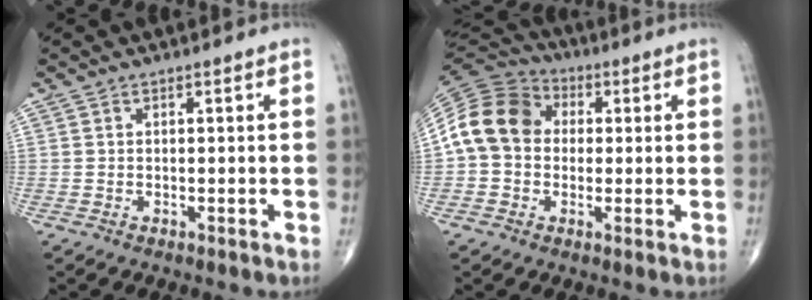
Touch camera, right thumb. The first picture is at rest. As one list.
[{"total": 13.1, "force": [1.0, 10.7, 7.5], "torque": [-0.131, 0.034, 0.007]}]